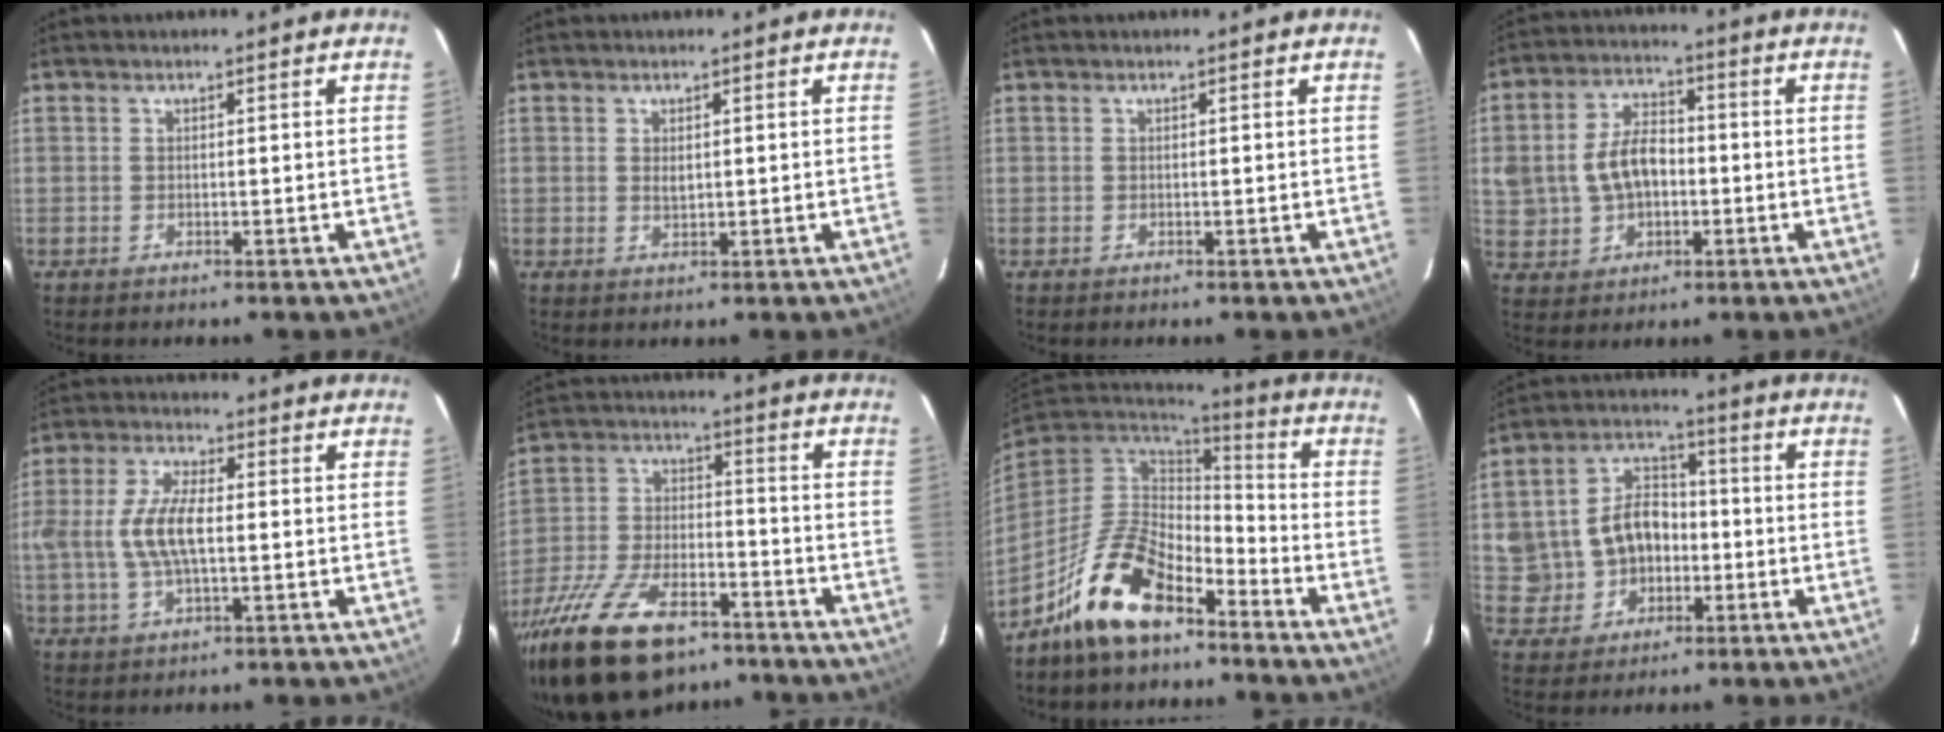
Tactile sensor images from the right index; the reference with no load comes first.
{"total": 1.6, "force": [0.6, 1.0, 1.1], "torque": [-0.018, 0.002, 0.011]}
{"total": 0.0}
{"total": 11.3, "force": [-0.5, 8.3, 7.6], "torque": [-0.166, 0.018, 0.006]}
{"total": 9.7, "force": [-0.4, 4.1, 8.8], "torque": [-0.183, 0.007, -0.007]}
{"total": 22.1, "force": [-15.3, 10.0, 12.3], "torque": [-0.256, -0.019, -0.257]}
{"total": 14.8, "force": [-9.6, 6.7, 9.1], "torque": [-0.186, 0.000, -0.176]}
{"total": 11.3, "force": [-1.2, 9.8, 5.5], "torque": [-0.137, 0.033, -0.005]}